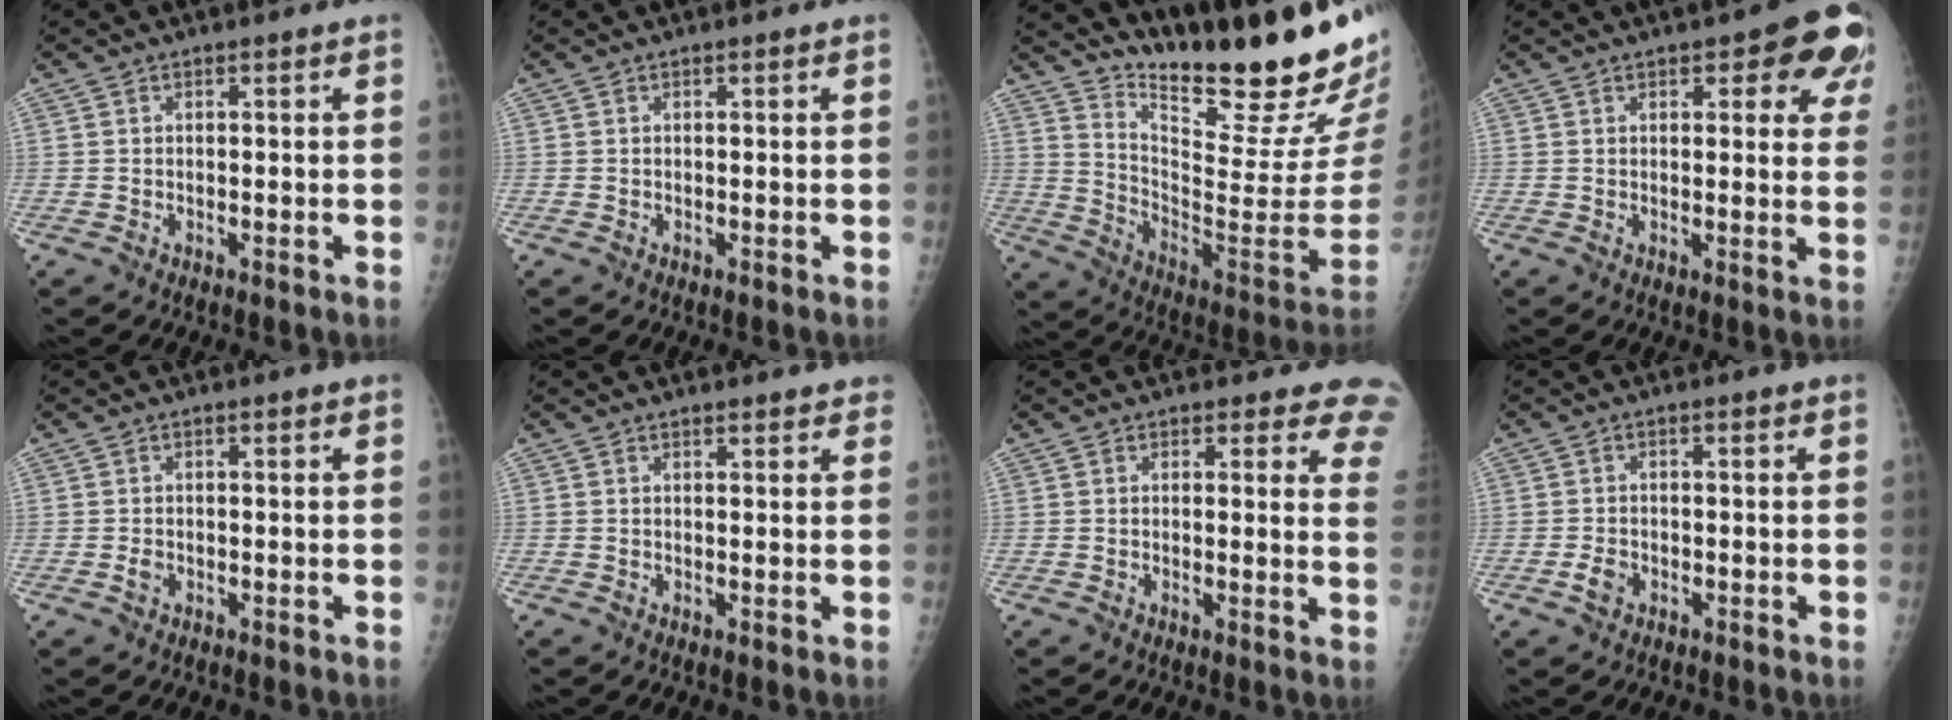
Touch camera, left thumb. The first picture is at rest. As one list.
[{"total": 0.0}, {"total": 26.4, "force": [22.0, 4.4, 13.9], "torque": [-0.184, -0.174, 0.320]}, {"total": 10.7, "force": [5.0, 4.2, 8.4], "torque": [-0.054, -0.011, 0.049]}, {"total": 1.1, "force": [-0.2, 0.8, 0.7], "torque": [-0.009, 0.001, -0.003]}, {"total": 2.5, "force": [2.2, 0.9, 0.8], "torque": [0.009, -0.003, 0.019]}, {"total": 8.4, "force": [7.6, 3.1, 1.9], "torque": [0.034, -0.036, 0.046]}, {"total": 2.1, "force": [-1.0, 1.5, 1.2], "torque": [-0.020, 0.003, -0.019]}]